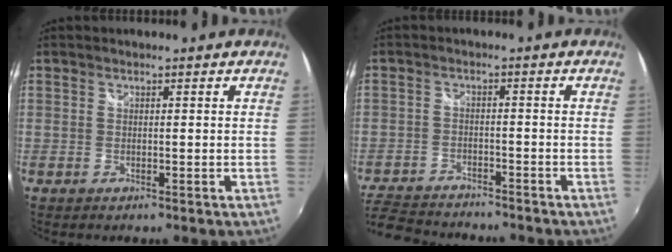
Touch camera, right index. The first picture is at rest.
{"total": 10.8, "force": [-10.1, 2.6, 3.1], "torque": [-0.100, -0.007, -0.166]}